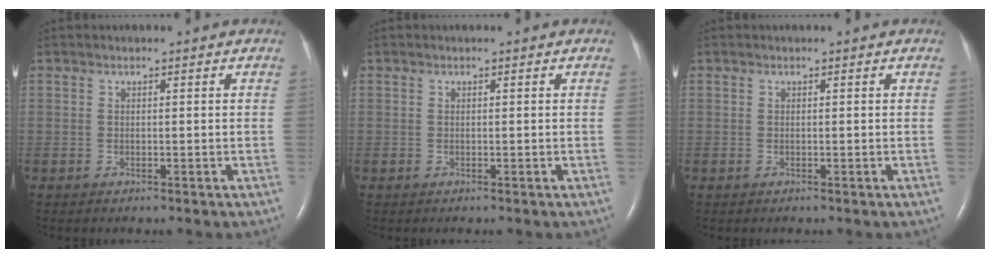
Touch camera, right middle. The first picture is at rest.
{"total": 0.0}
{"total": 0.0}